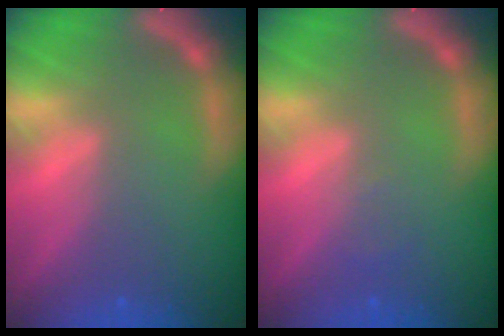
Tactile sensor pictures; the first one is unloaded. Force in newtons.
{"total": 0.9}